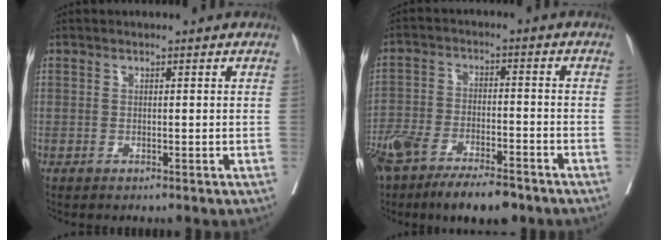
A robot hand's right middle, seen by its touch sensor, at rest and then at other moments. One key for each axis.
{"total": 14.2, "fx": -10.4, "fy": 4.5, "fz": 8.6, "tx": -0.167, "ty": -0.013, "tz": -0.177}